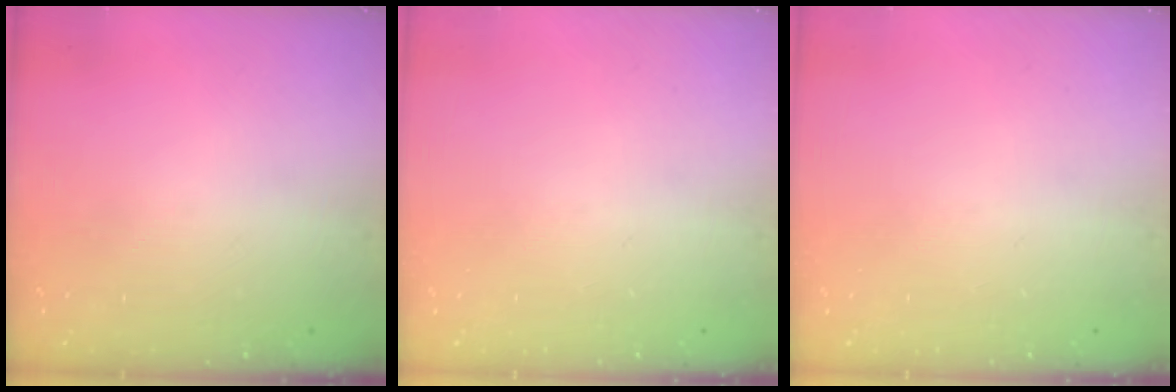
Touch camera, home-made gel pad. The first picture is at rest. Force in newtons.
{"total": 0.0}
{"total": 0.0}